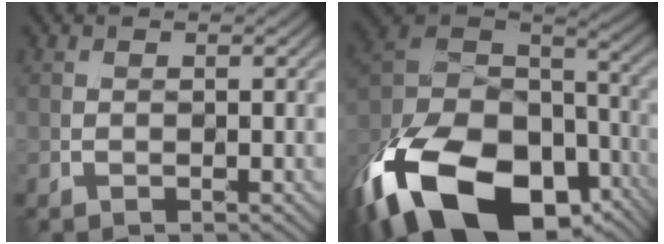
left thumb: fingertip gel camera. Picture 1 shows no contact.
{"total": 22.0, "force": [-13.6, 11.5, 12.9], "torque": [-0.296, -0.059, -0.200]}